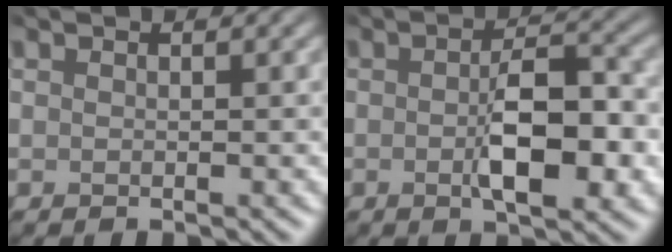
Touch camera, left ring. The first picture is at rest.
{"total": 6.1, "force": [-1.5, 2.6, 5.3], "torque": [-0.089, -0.004, -0.019]}